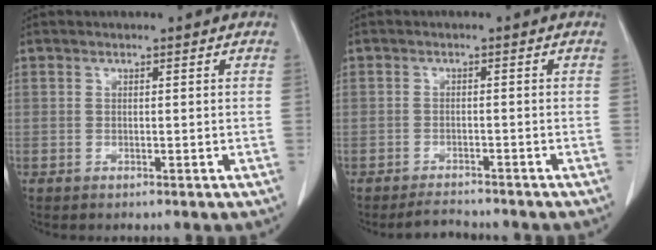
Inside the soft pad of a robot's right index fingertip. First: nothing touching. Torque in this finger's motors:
{"motor_torque": [-0.41, -0.22, -0.29, -0.12]}